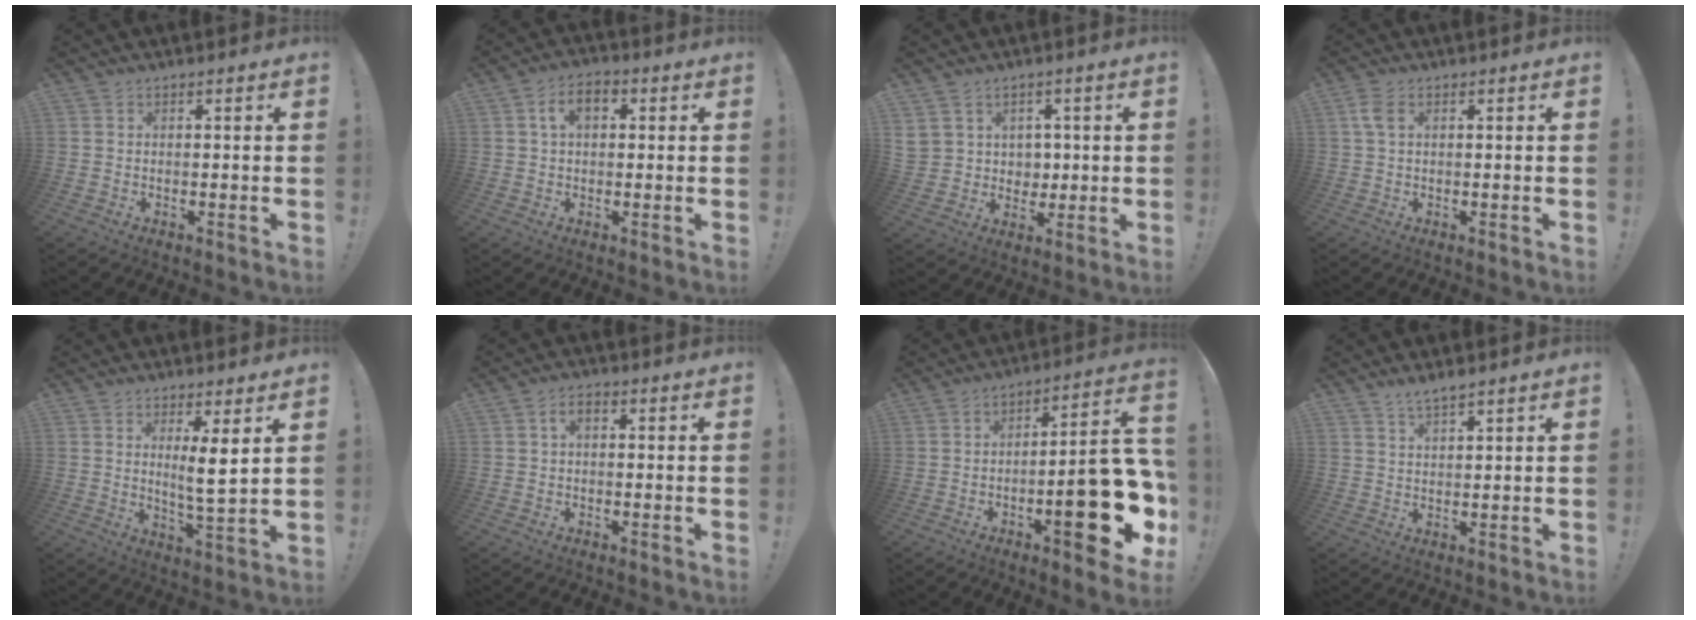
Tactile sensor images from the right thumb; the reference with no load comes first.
{"total": 6.8, "force": [1.6, 4.0, 5.2], "torque": [-0.084, 0.010, 0.028]}
{"total": 6.8, "force": [2.9, 6.0, 0.8], "torque": [-0.023, -0.015, 0.065]}
{"total": 3.7, "force": [1.0, 1.9, 2.9], "torque": [-0.059, 0.006, 0.020]}
{"total": 7.2, "force": [2.5, 0.3, 6.8], "torque": [-0.109, -0.023, 0.037]}
{"total": 2.9, "force": [-0.1, 1.5, 2.4], "torque": [-0.046, 0.010, -0.002]}
{"total": 22.4, "force": [-7.3, 6.8, 20.0], "torque": [-0.260, 0.044, -0.101]}
{"total": 3.1, "force": [2.6, 0.1, 1.6], "torque": [-0.035, -0.014, 0.046]}